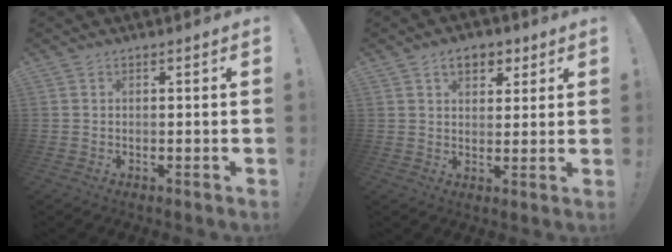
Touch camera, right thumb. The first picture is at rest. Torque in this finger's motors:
{"motor_torque": [0.75, 0.82, 0.47, 0.20, 0.00]}